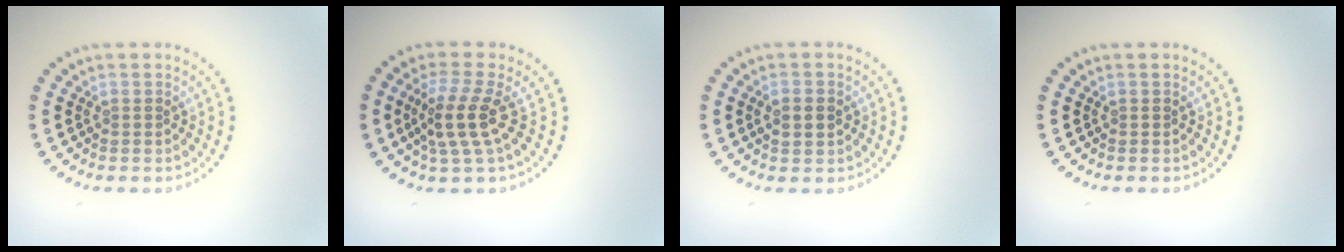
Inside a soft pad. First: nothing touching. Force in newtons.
{"total": 3.6, "press": 3.0, "slide": 2.0}
{"total": 2.4, "press": 2.4, "slide": 0.2}
{"total": 0.0}